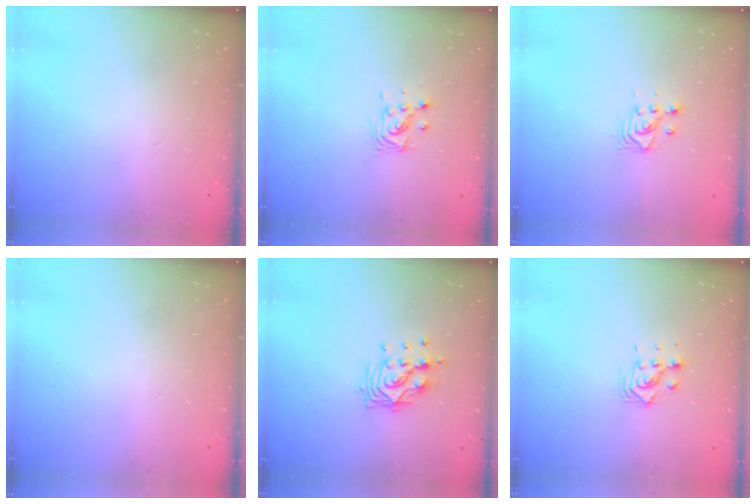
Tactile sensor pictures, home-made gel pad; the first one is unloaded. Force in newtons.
{"total": 5.2, "press": 5.2, "slide": 0.1}
{"total": 3.7, "press": 3.7, "slide": 0.3}
{"total": 0.0}
{"total": 10.6, "press": 10.5, "slide": 0.8}
{"total": 5.1, "press": 5.1, "slide": 0.1}